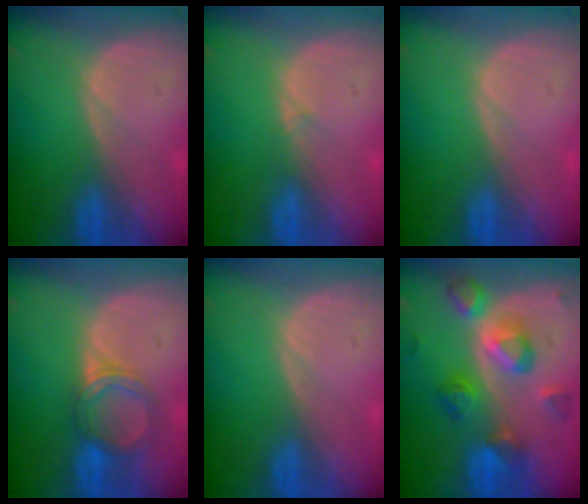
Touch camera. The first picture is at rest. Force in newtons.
{"total": 0.6, "press": 0.6, "slide": 0.1}
{"total": 0.0}
{"total": 4.7, "press": 4.4, "slide": 1.7}
{"total": 0.0}
{"total": 8.5, "press": 8.5, "slide": 0.4}